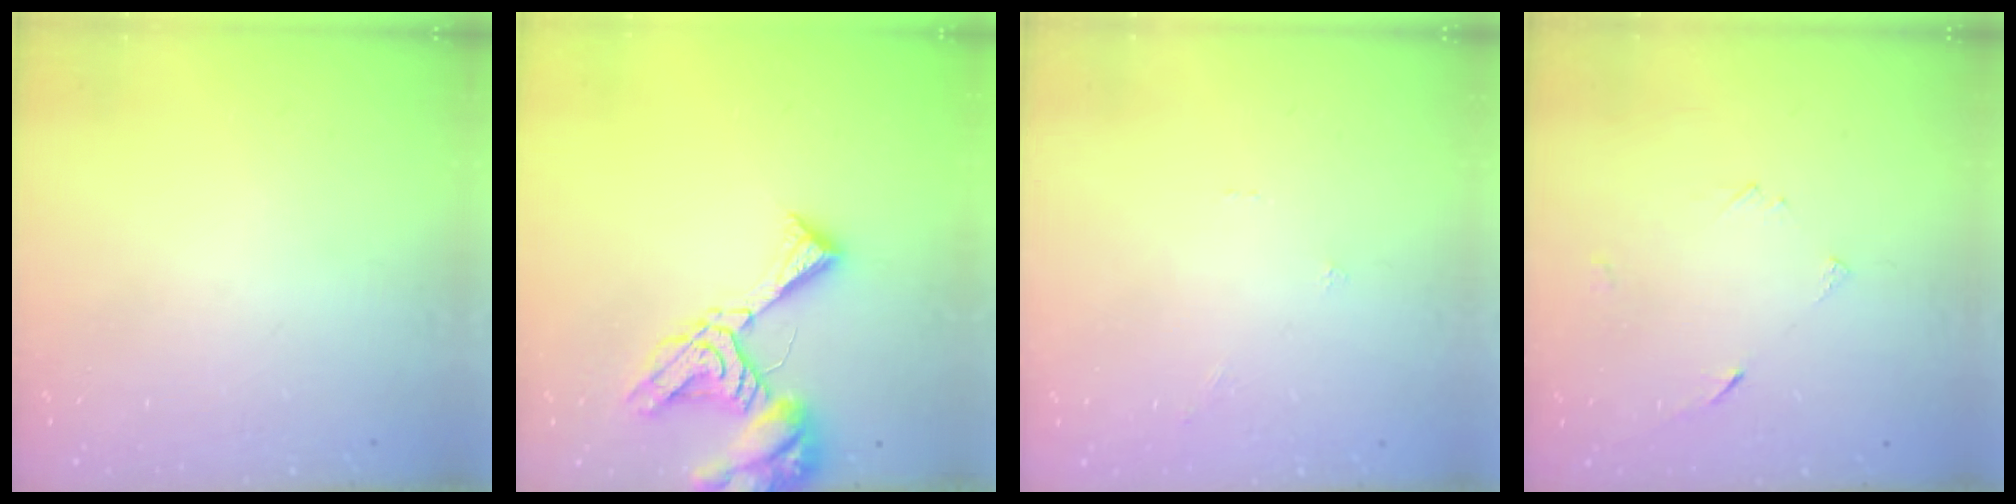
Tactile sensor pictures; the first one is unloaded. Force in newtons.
{"total": 13.9, "press": 13.8, "slide": 1.9}
{"total": 0.0}
{"total": 3.5, "press": 3.5, "slide": 0.3}